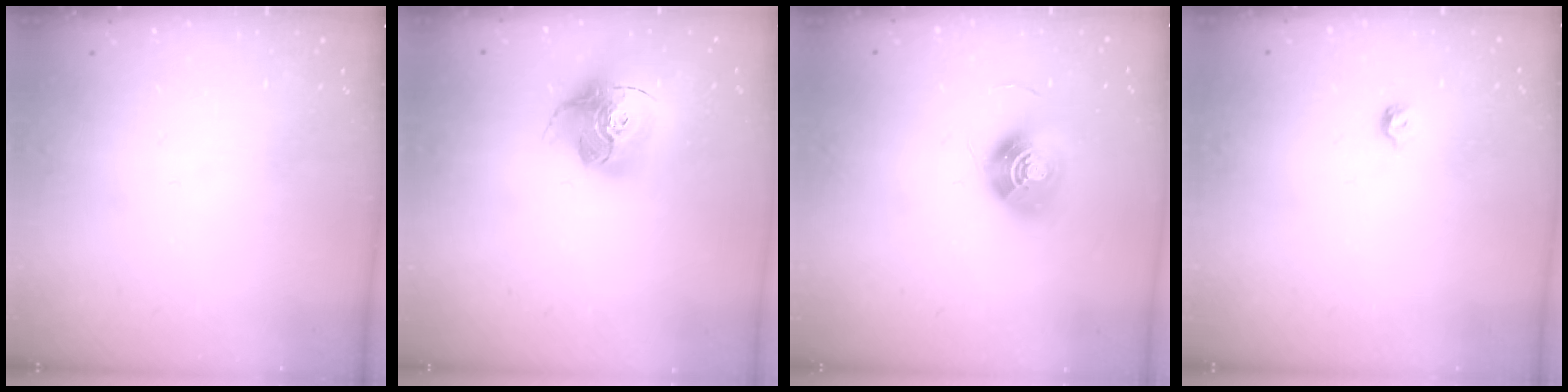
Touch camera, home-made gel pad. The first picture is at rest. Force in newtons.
{"total": 17.3, "press": 17.3, "slide": 1.6}
{"total": 11.1, "press": 11.1, "slide": 0.2}
{"total": 3.6, "press": 3.5, "slide": 0.8}